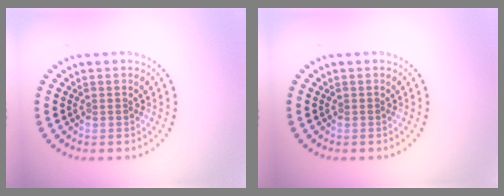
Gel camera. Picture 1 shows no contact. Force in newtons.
{"total": 0.0}